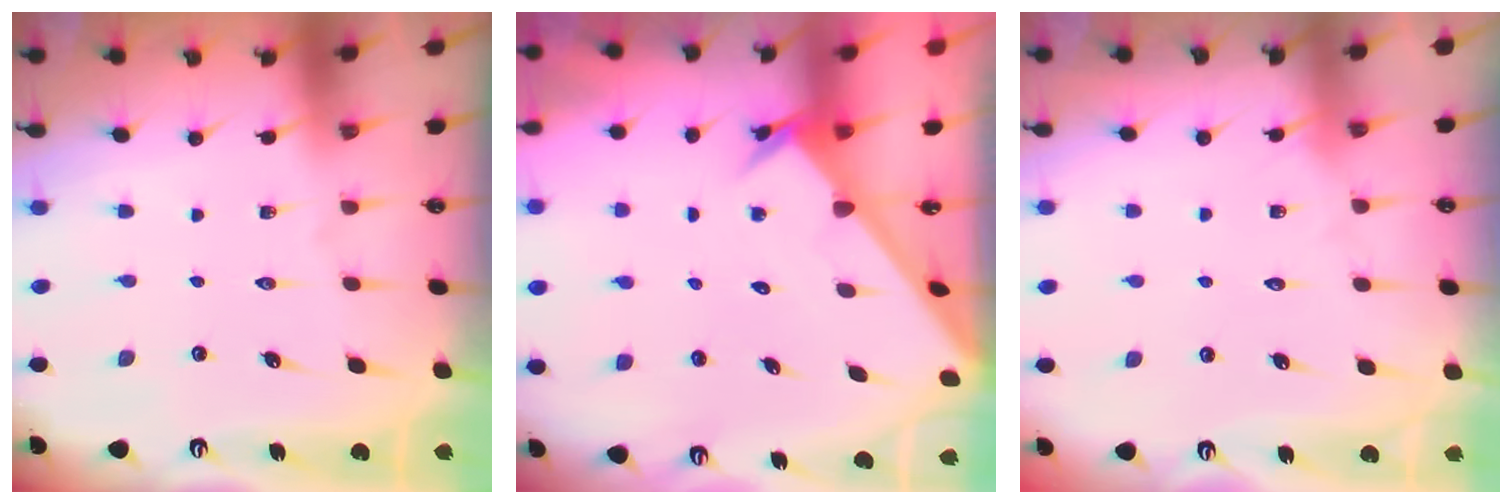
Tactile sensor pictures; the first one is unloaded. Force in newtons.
{"total": 2.4, "press": 2.4, "slide": 0.2}
{"total": 5.2, "press": 5.2, "slide": 0.6}